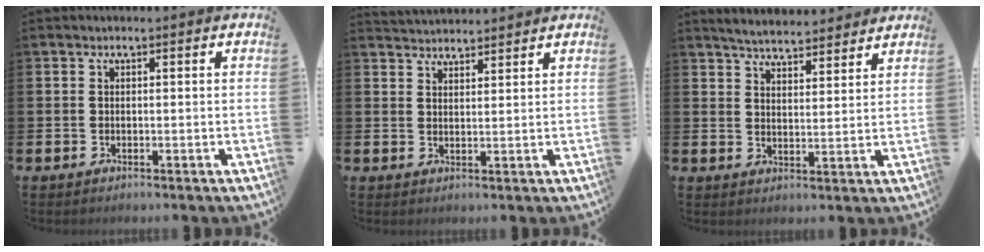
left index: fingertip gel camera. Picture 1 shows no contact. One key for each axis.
{"total": 3.1, "fx": 3.1, "fy": 0.4, "fz": -0.2, "tx": -0.001, "ty": -0.014, "tz": 0.058}
{"total": 4.9, "fx": 4.9, "fy": 0.3, "fz": 0.4, "tx": -0.023, "ty": -0.027, "tz": 0.087}